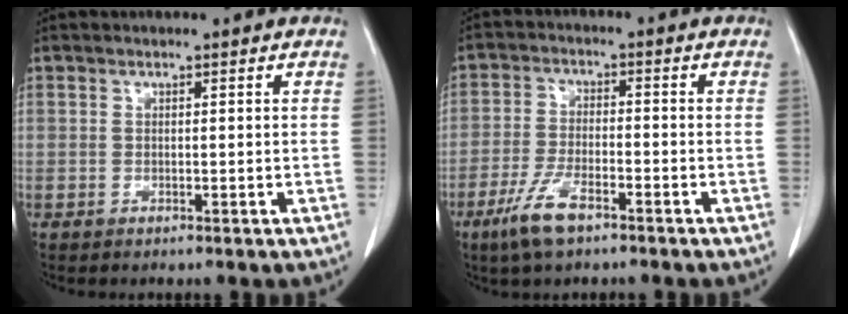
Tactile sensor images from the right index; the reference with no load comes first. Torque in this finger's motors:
{"motor_torque": [-0.03, 0.02, -0.05, -0.04]}